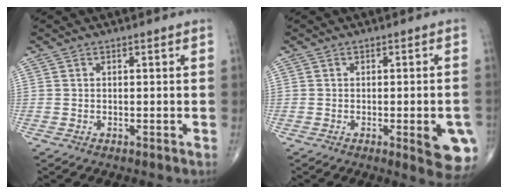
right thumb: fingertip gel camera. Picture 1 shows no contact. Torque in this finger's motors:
{"motor_torque": [1.21, 1.15, 0.80, -0.46, 0.22]}